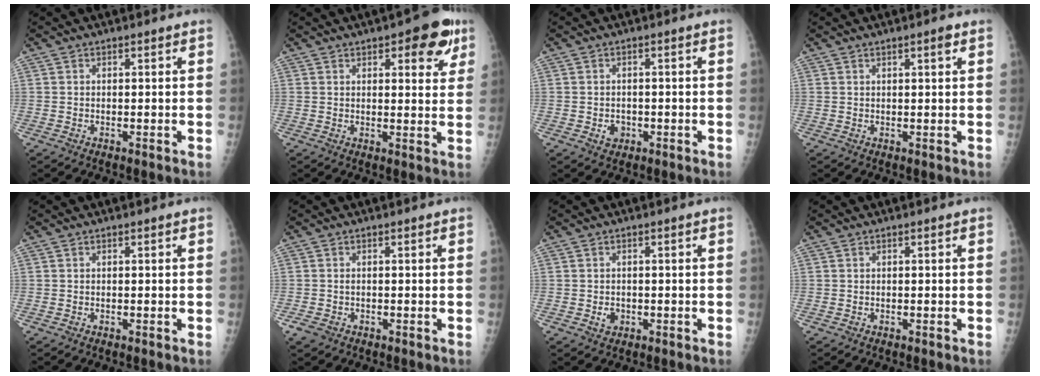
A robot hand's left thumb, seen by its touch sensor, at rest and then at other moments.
{"total": 8.6, "force": [4.5, 3.6, 6.4], "torque": [-0.047, -0.014, 0.050]}
{"total": 2.2, "force": [-0.7, 1.8, 1.0], "torque": [-0.004, 0.004, -0.006]}
{"total": 1.6, "force": [1.0, 0.2, 1.3], "torque": [-0.019, -0.004, 0.014]}
{"total": 0.0}
{"total": 2.0, "force": [-0.8, 1.4, 1.1], "torque": [-0.023, -0.002, -0.012]}
{"total": 1.8, "force": [-0.5, 1.5, 0.9], "torque": [-0.007, 0.003, -0.003]}
{"total": 0.0}